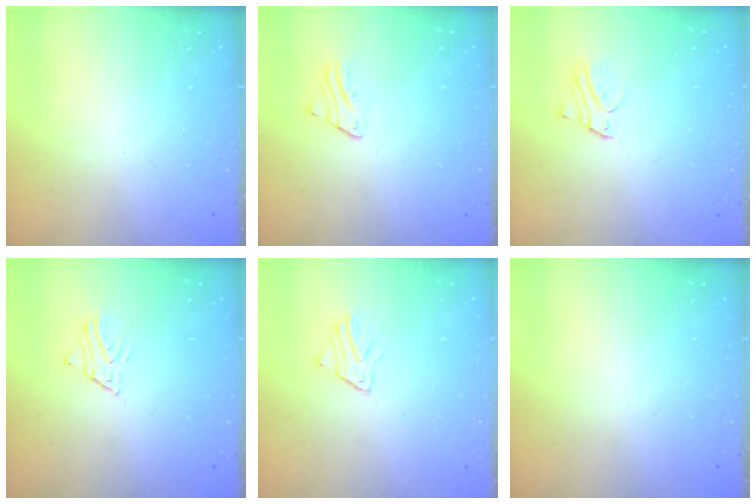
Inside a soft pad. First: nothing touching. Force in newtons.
{"total": 1.7, "press": 1.7, "slide": 0.3}
{"total": 2.3, "press": 2.3, "slide": 0.2}
{"total": 1.3, "press": 1.3, "slide": 0.1}
{"total": 2.1, "press": 2.1, "slide": 0.2}
{"total": 0.0}